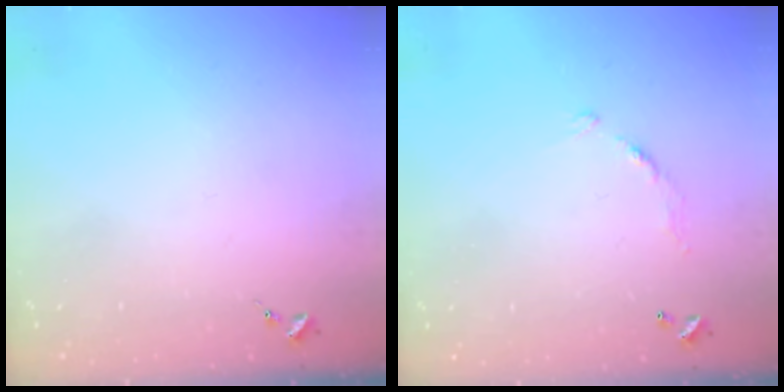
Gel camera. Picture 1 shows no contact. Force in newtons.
{"total": 6.0, "press": 6.0, "slide": 0.4}